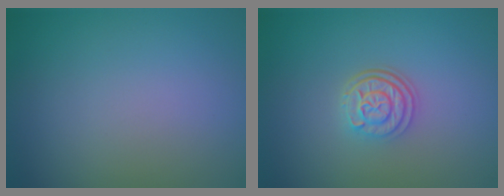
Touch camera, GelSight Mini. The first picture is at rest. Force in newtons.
{"total": 3.0, "press": 2.4, "slide": 1.8}